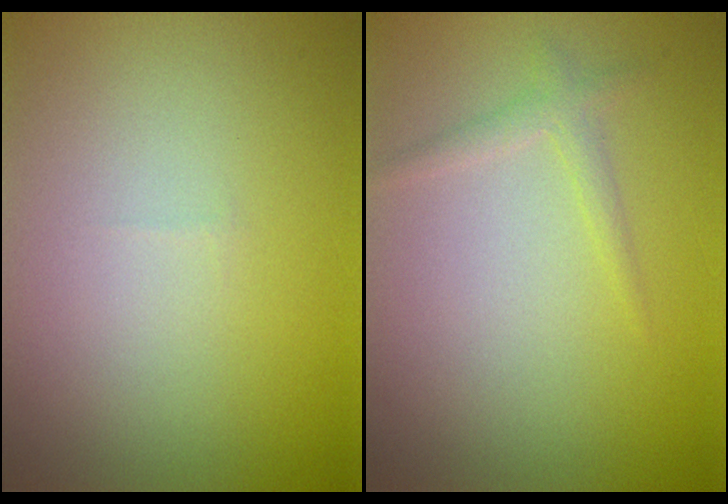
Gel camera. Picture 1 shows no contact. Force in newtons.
{"total": 1.2, "press": 1.2, "slide": 0.0}